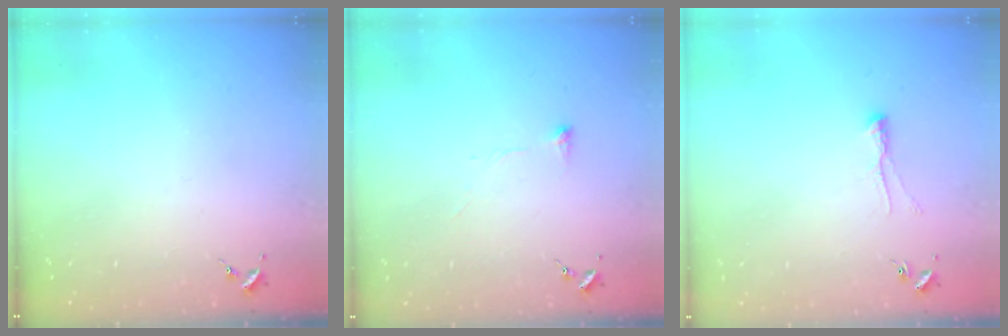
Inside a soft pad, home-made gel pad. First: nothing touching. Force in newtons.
{"total": 6.5, "press": 6.4, "slide": 0.9}
{"total": 5.6, "press": 5.6, "slide": 0.8}